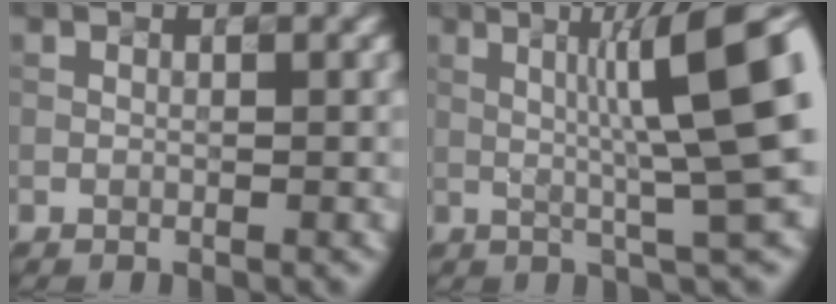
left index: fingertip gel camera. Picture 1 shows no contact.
{"total": 9.2, "force": [0.9, 0.8, 9.1], "torque": [-0.129, 0.020, 0.020]}